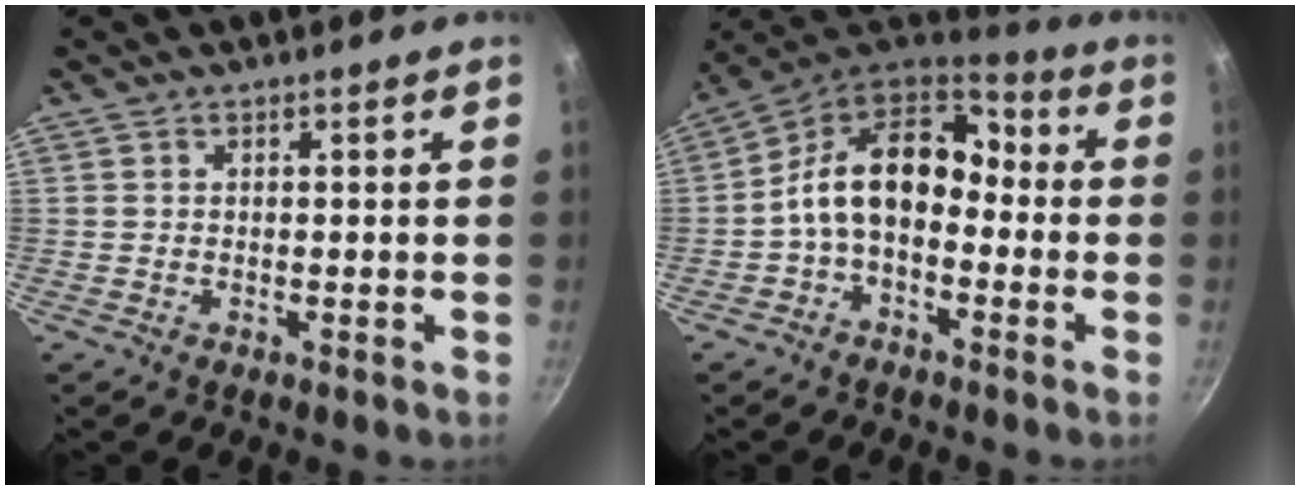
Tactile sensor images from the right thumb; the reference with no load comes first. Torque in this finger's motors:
{"motor_torque": [1.66, 3.33, 1.80, -0.68, 0.21]}